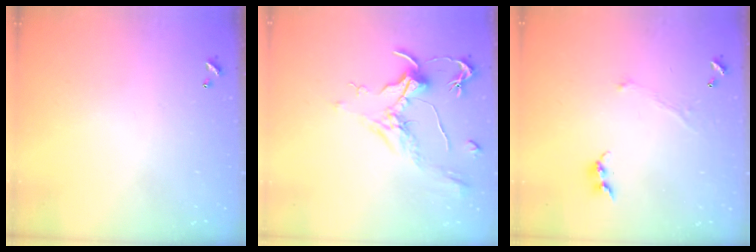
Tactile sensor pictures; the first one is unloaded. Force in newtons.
{"total": 2.1, "press": 2.0, "slide": 0.8}
{"total": 0.8, "press": 0.7, "slide": 0.3}